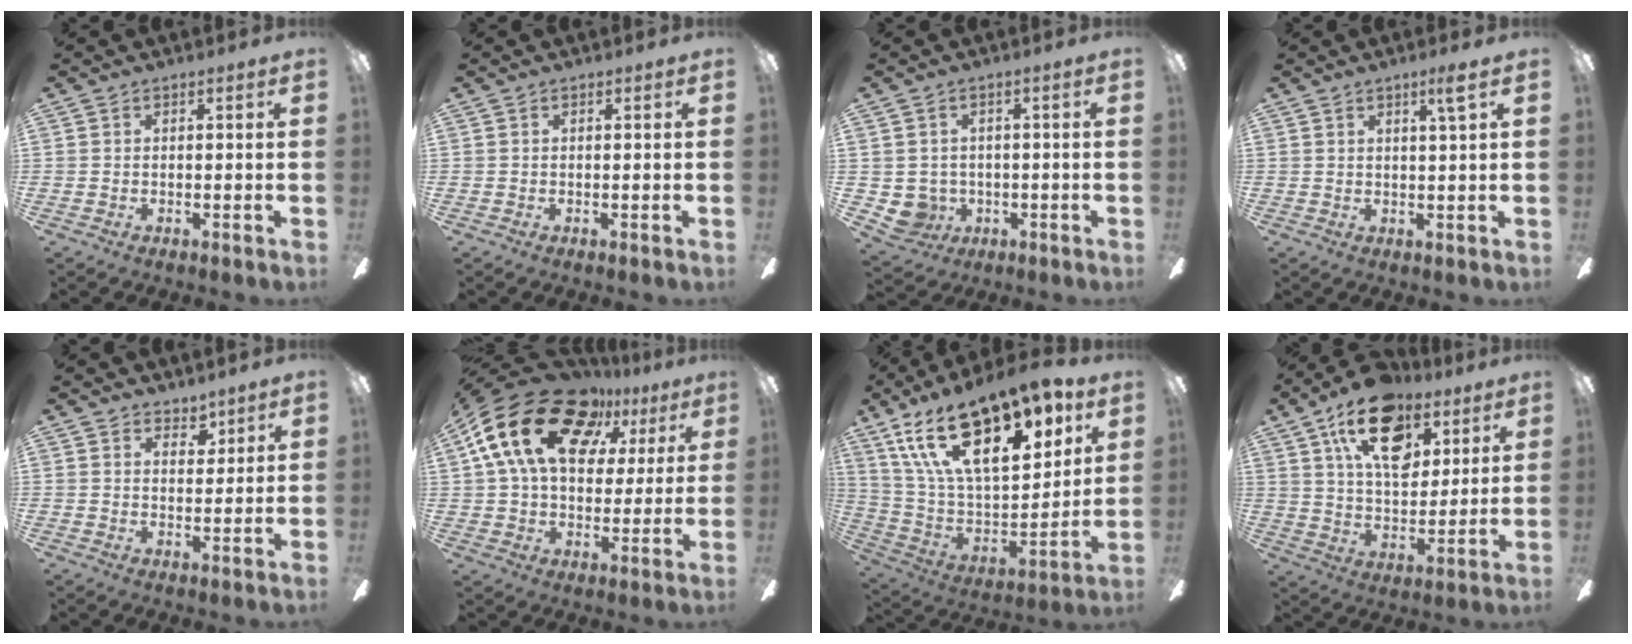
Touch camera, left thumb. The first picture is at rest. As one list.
[{"total": 0.0}, {"total": 4.5, "force": [-0.2, 4.4, 1.0], "torque": [-0.049, -0.001, -0.003]}, {"total": 3.5, "force": [2.2, -0.2, 2.7], "torque": [-0.042, -0.008, 0.032]}, {"total": 3.6, "force": [3.1, 1.8, 0.2], "torque": [0.002, -0.017, 0.056]}, {"total": 22.0, "force": [9.3, 14.2, 13.9], "torque": [-0.260, -0.029, 0.165]}, {"total": 25.8, "force": [15.8, 11.3, 17.0], "torque": [-0.308, -0.090, 0.277]}, {"total": 19.6, "force": [10.5, 11.2, 12.2], "torque": [-0.190, -0.034, 0.186]}]